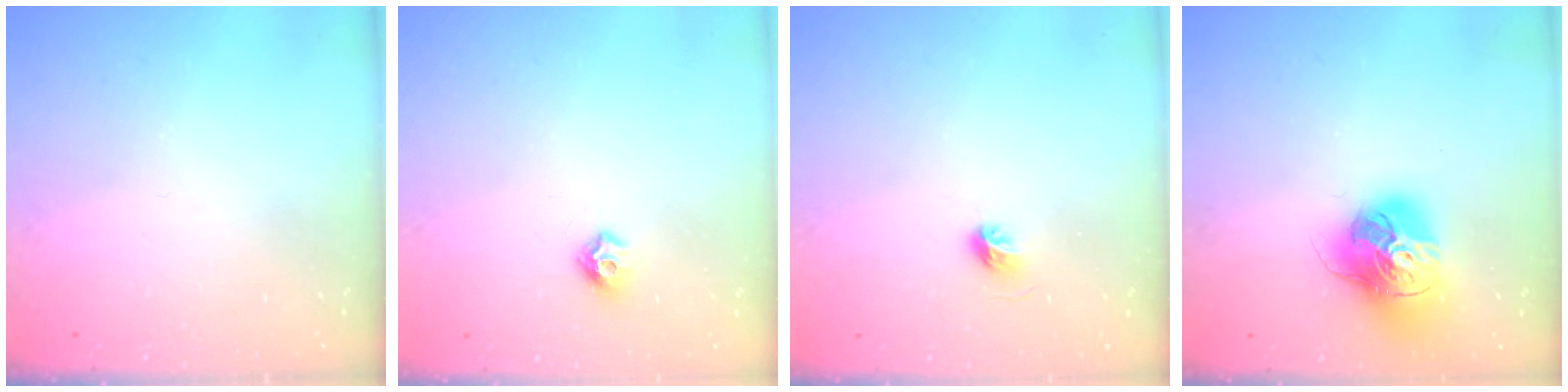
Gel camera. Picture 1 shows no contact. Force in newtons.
{"total": 7.2, "press": 7.2, "slide": 0.7}
{"total": 4.5, "press": 4.3, "slide": 1.4}
{"total": 17.5, "press": 17.3, "slide": 2.0}